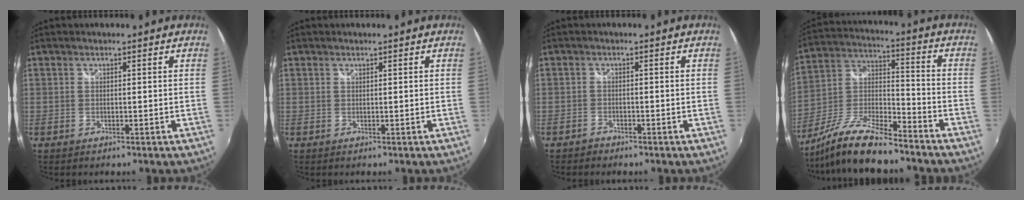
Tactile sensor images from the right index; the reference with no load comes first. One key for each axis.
{"total": 0.0}
{"total": 1.5, "fx": -1.3, "fy": 0.8, "fz": 0.1, "tx": -0.005, "ty": 0.004, "tz": -0.023}
{"total": 15.4, "fx": -12.2, "fy": 3.5, "fz": 8.7, "tx": -0.194, "ty": -0.007, "tz": -0.229}